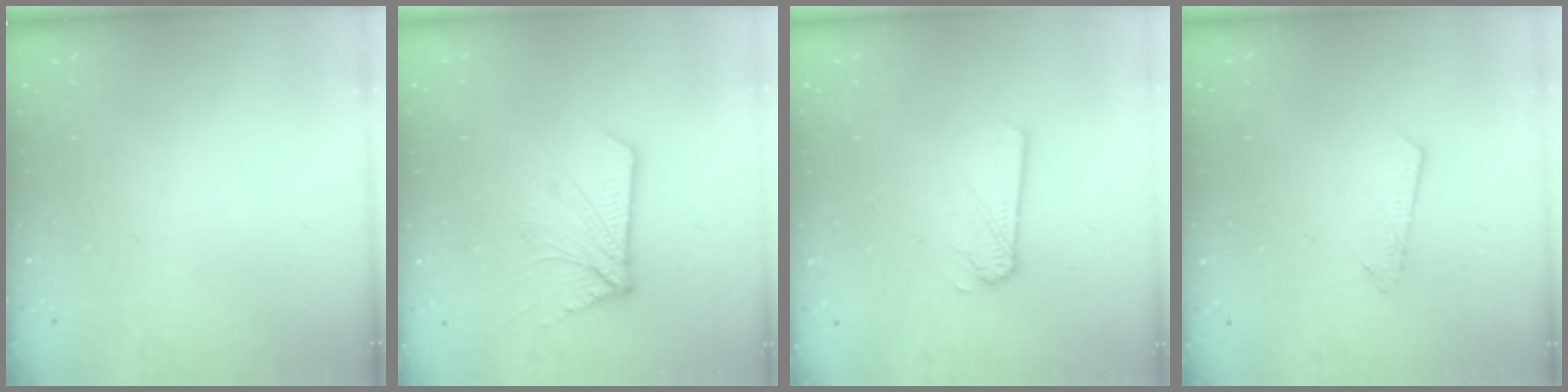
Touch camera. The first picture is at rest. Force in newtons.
{"total": 9.8, "press": 9.7, "slide": 0.9}
{"total": 1.9, "press": 1.9, "slide": 0.3}
{"total": 4.2, "press": 4.2, "slide": 0.2}